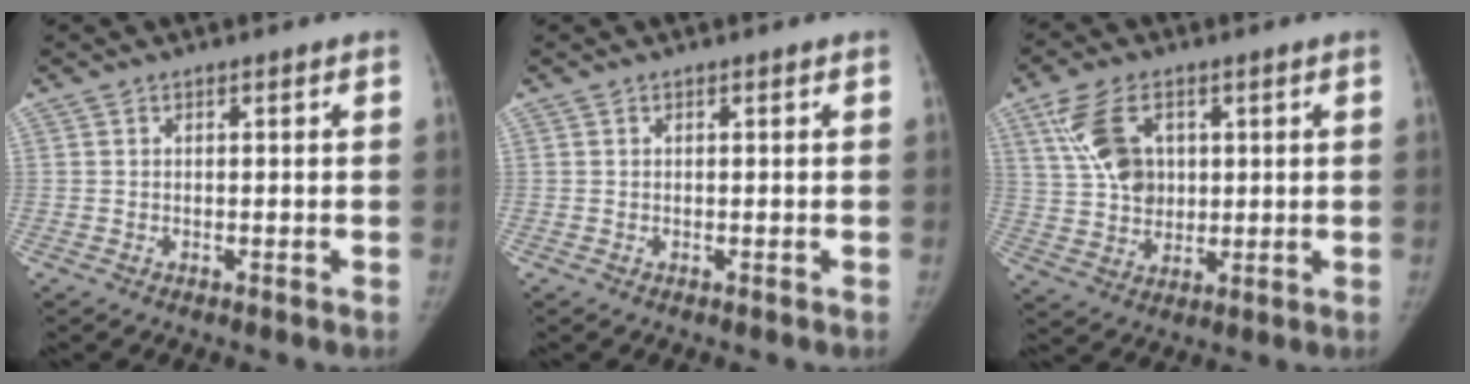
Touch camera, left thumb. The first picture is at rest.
{"total": 0.0}
{"total": 10.5, "force": [3.7, 7.2, 6.6], "torque": [-0.106, -0.008, 0.076]}